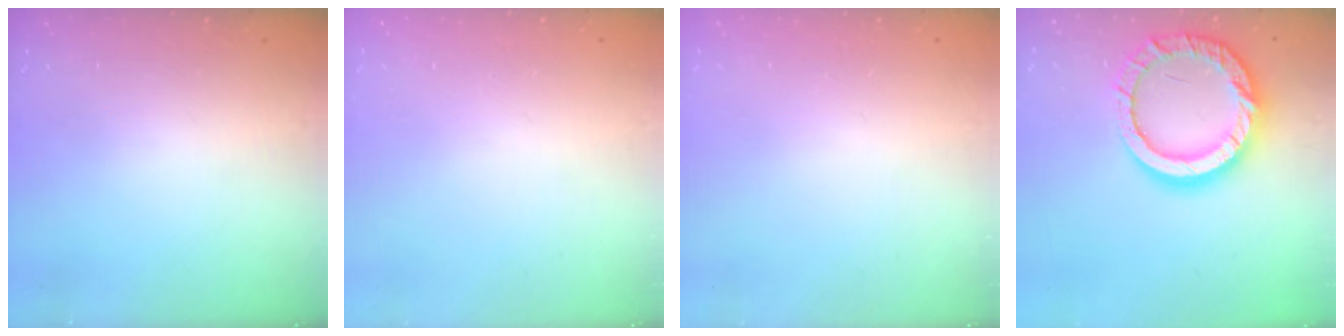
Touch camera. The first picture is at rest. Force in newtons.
{"total": 2.6, "press": 2.6, "slide": 0.2}
{"total": 2.5, "press": 2.5, "slide": 0.2}
{"total": 16.4, "press": 16.3, "slide": 1.6}